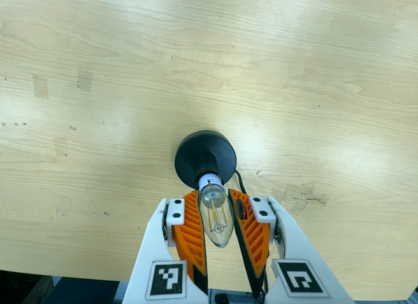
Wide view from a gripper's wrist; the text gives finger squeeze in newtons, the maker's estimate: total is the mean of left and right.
{"total": 14.7, "left": 13.8, "right": 15.6}